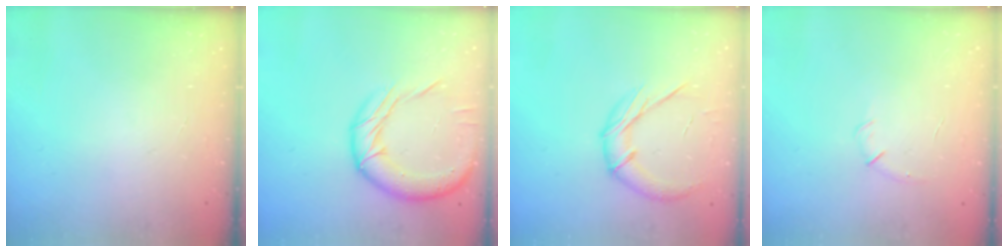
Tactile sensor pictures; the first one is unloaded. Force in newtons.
{"total": 16.9, "press": 16.9, "slide": 1.5}
{"total": 11.8, "press": 11.8, "slide": 0.8}
{"total": 5.6, "press": 5.4, "slide": 1.6}